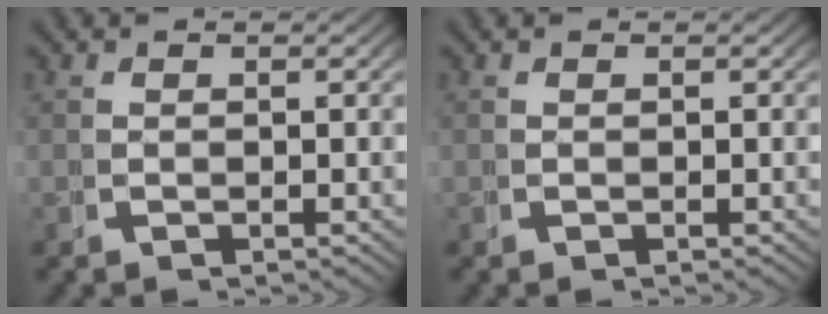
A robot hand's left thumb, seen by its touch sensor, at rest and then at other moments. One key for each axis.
{"total": 0.0}